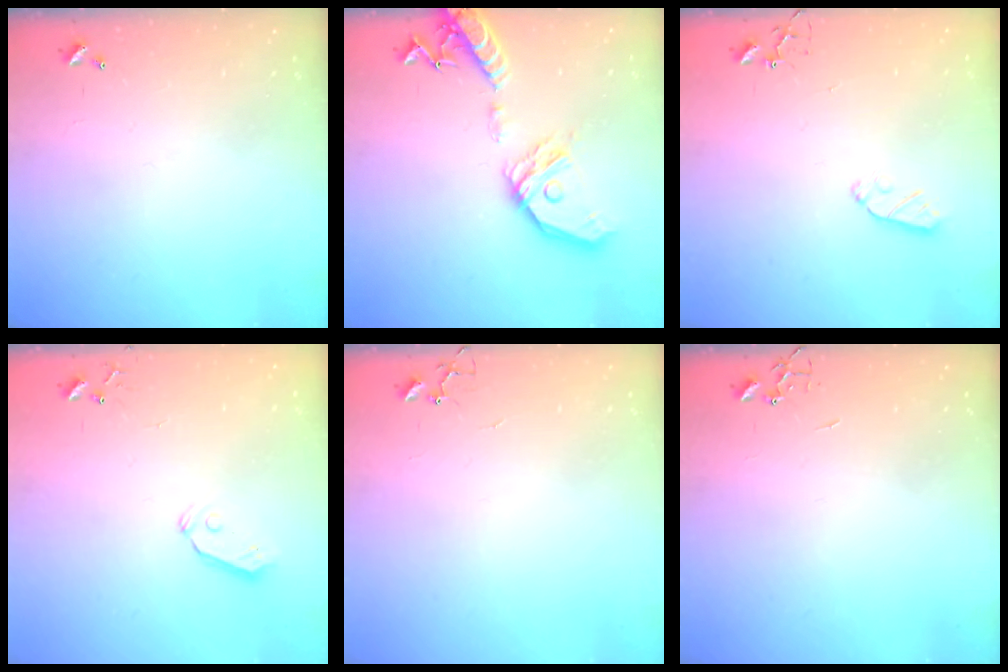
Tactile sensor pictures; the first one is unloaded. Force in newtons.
{"total": 20.0, "press": 19.7, "slide": 3.5}
{"total": 6.2, "press": 6.2, "slide": 0.0}
{"total": 6.4, "press": 6.4, "slide": 0.6}
{"total": 3.8, "press": 3.7, "slide": 0.3}
{"total": 0.0}